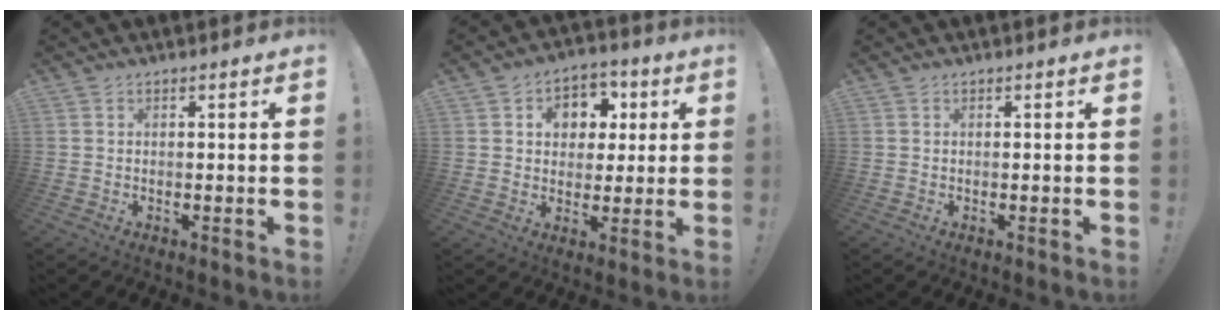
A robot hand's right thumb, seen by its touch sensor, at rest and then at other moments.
{"total": 8.4, "force": [2.0, 7.6, 3.0], "torque": [-0.033, -0.005, 0.042]}
{"total": 0.0}